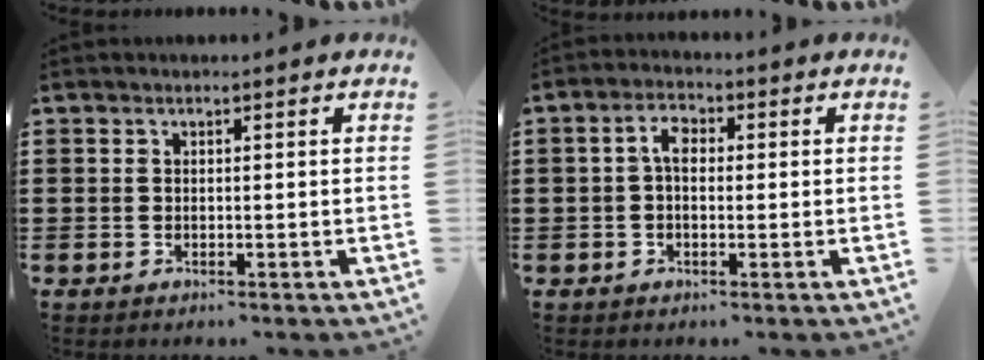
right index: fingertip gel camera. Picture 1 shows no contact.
{"total": 3.5, "force": [0.0, 2.0, 2.8], "torque": [-0.055, 0.011, -0.003]}